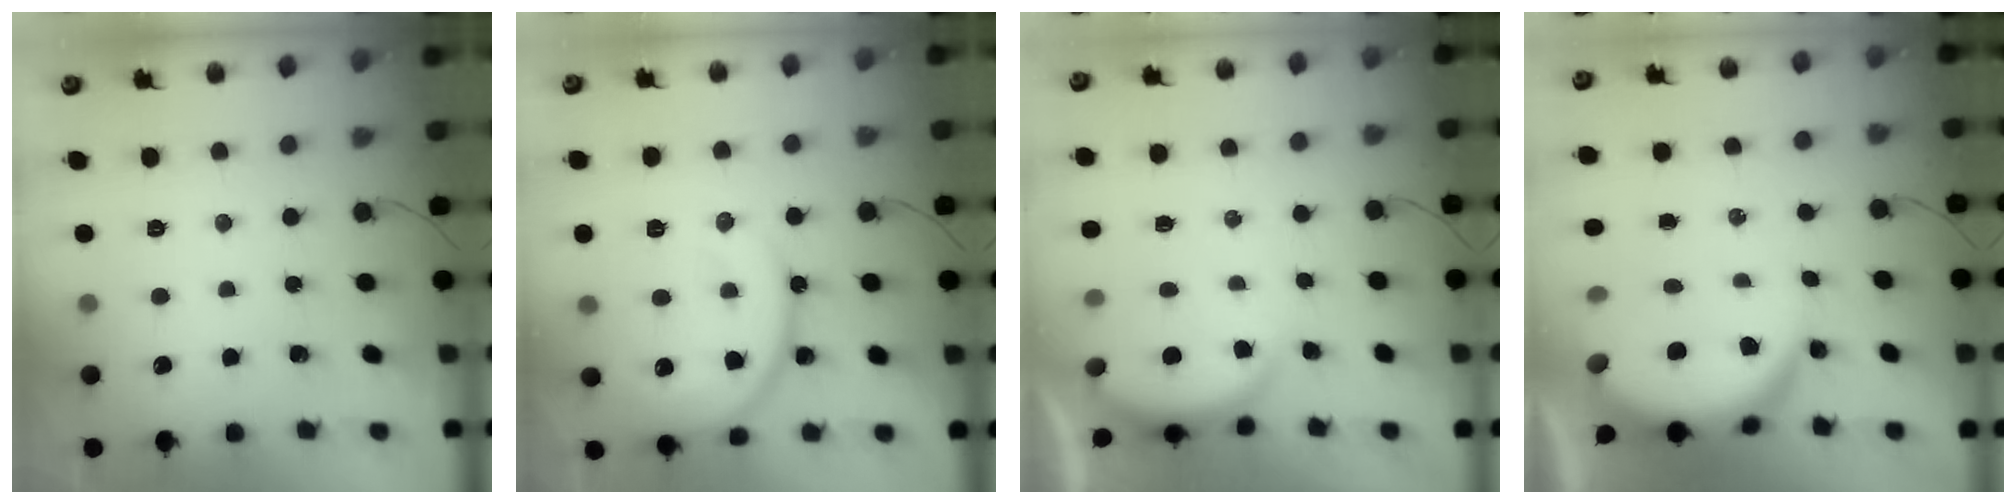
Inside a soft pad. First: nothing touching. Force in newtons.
{"total": 15.4, "press": 15.3, "slide": 1.6}
{"total": 3.0, "press": 2.9, "slide": 0.6}
{"total": 8.0, "press": 8.0, "slide": 1.0}